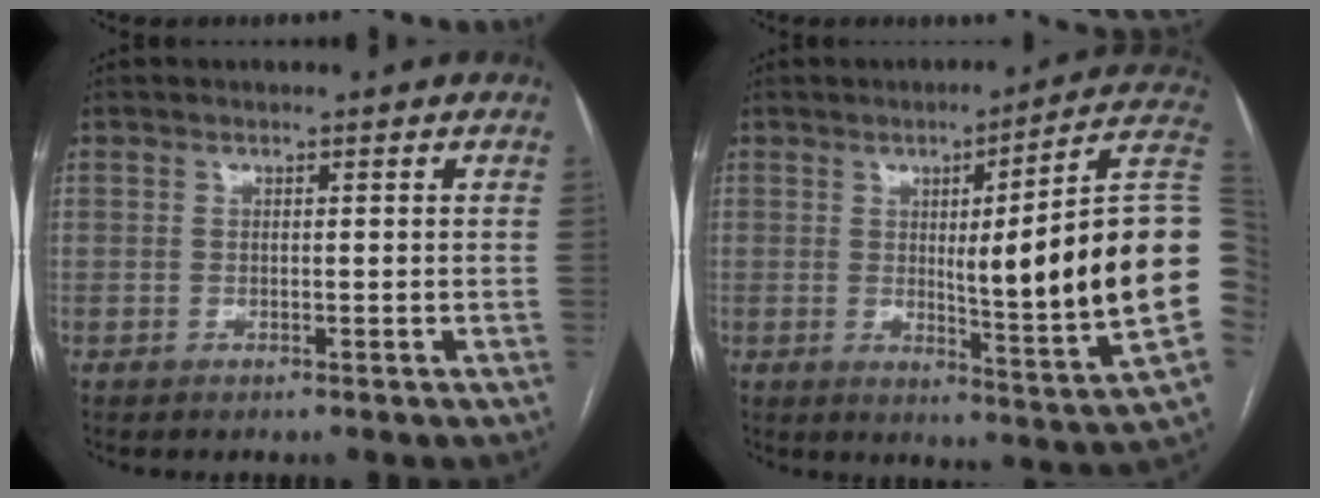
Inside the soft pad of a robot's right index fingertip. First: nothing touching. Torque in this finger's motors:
{"motor_torque": [1.48, -0.66, 0.75, 0.11]}